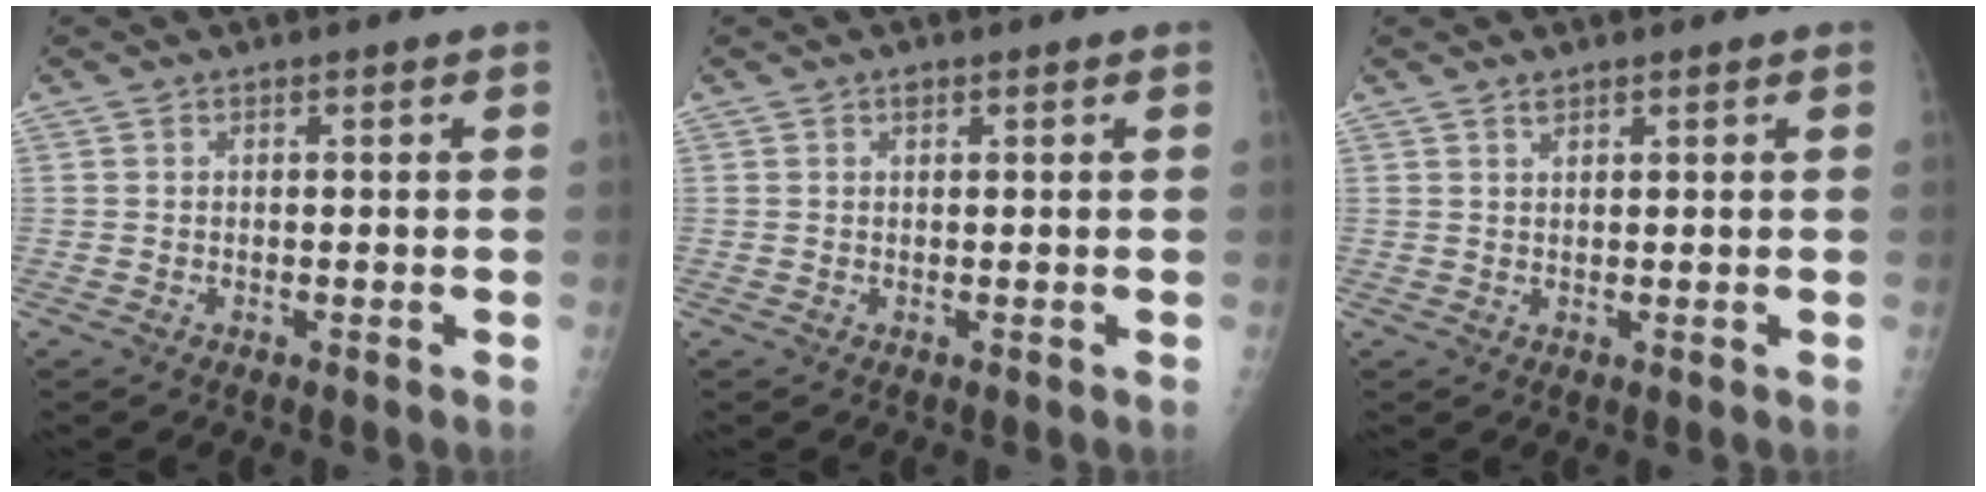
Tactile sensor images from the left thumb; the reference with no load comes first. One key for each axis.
{"total": 0.8, "fx": 0.5, "fy": 0.5, "fz": 0.4, "tx": -0.001, "ty": -0.002, "tz": 0.006}
{"total": 1.3, "fx": 1.0, "fy": 0.5, "fz": 0.5, "tx": -0.005, "ty": -0.006, "tz": 0.018}